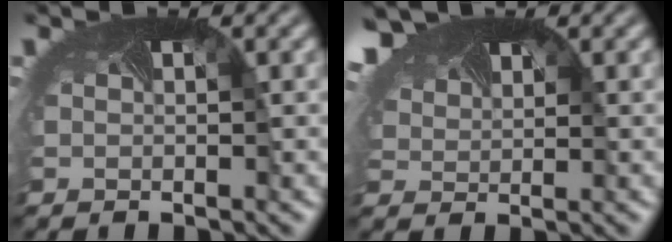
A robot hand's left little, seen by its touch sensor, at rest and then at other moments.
{"total": 4.2, "force": [3.3, 2.0, 1.5], "torque": [-0.073, -0.002, 0.073]}